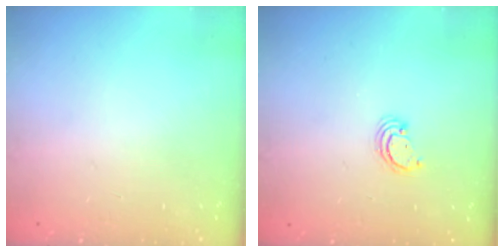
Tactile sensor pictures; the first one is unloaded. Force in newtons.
{"total": 2.6, "press": 2.6, "slide": 0.3}